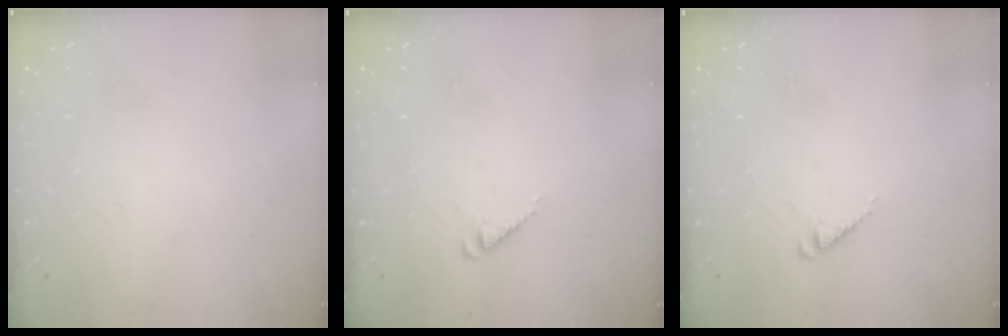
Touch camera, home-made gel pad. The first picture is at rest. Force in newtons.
{"total": 2.3, "press": 2.3, "slide": 0.2}
{"total": 2.3, "press": 2.3, "slide": 0.2}